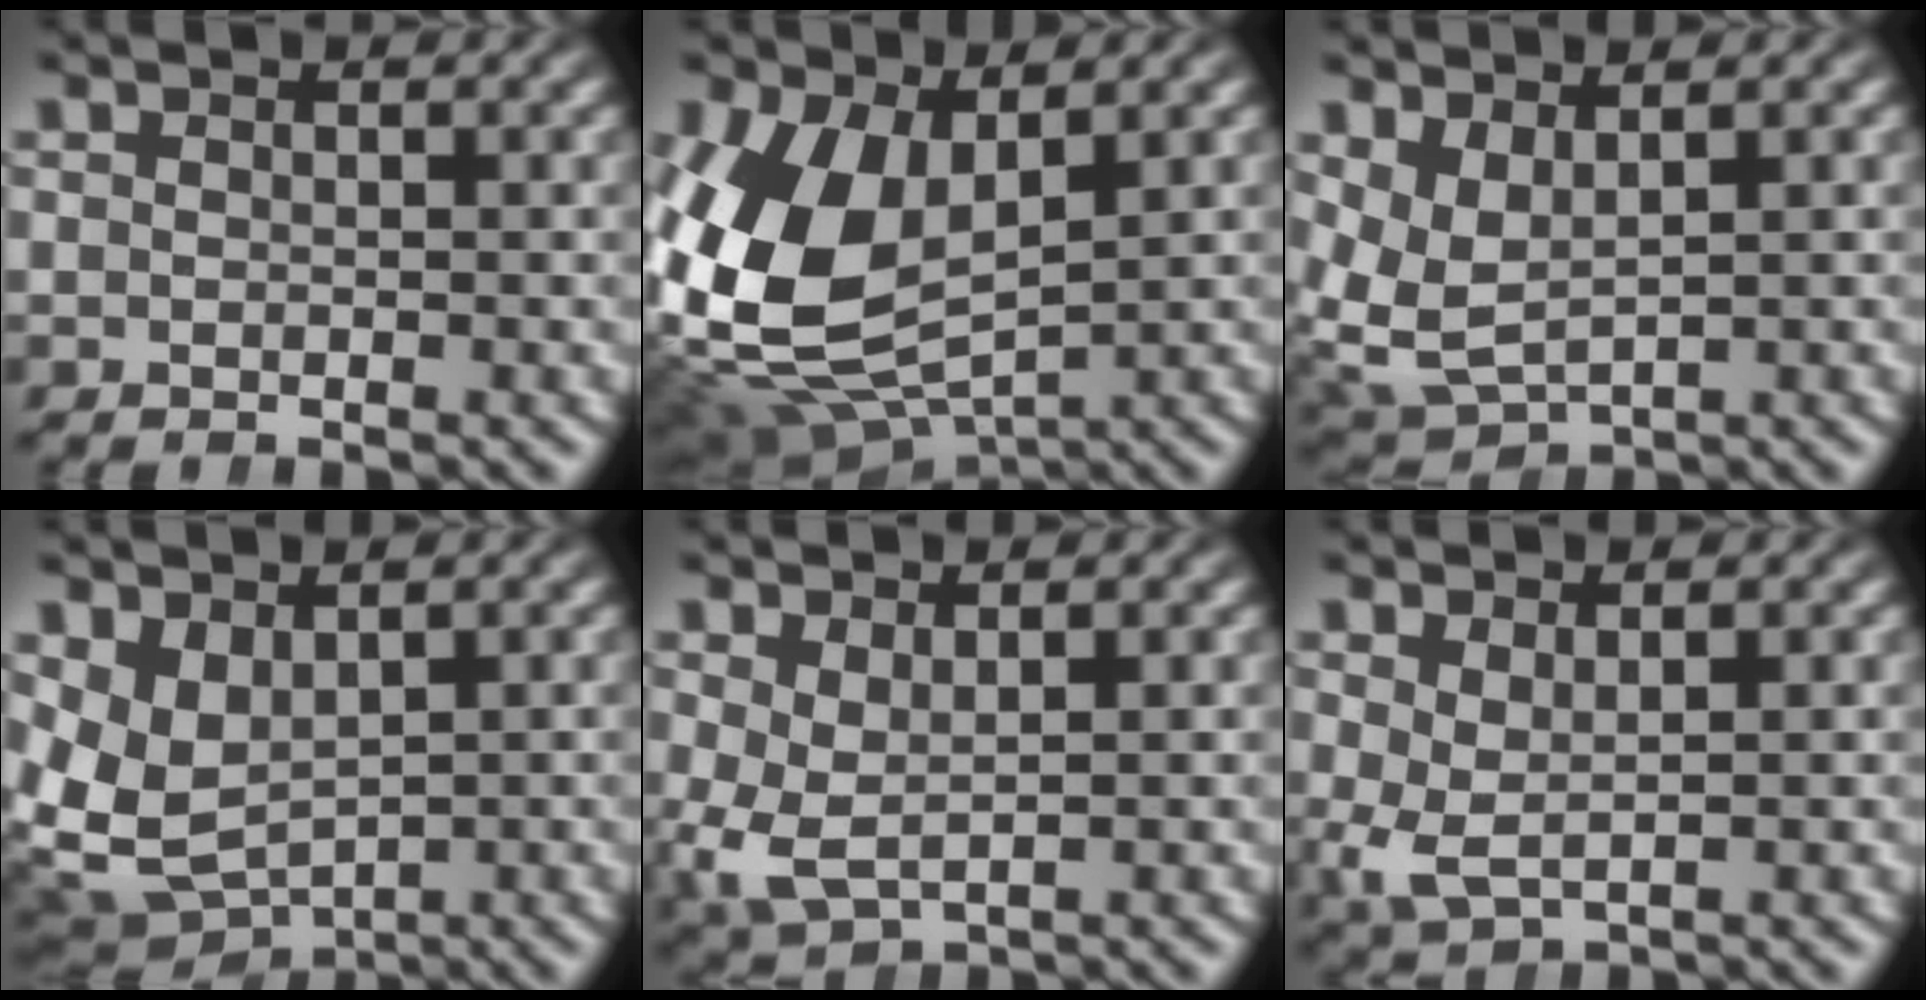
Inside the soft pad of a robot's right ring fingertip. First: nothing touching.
{"total": 10.3, "force": [-0.5, 7.5, 7.0], "torque": [-0.186, -0.055, 0.024]}
{"total": 6.5, "force": [0.6, 5.7, 3.1], "torque": [-0.115, -0.041, 0.027]}
{"total": 9.4, "force": [-0.6, 8.1, 4.8], "torque": [-0.148, -0.050, 0.009]}
{"total": 3.5, "force": [-0.2, 2.8, 2.2], "torque": [-0.075, -0.035, 0.018]}
{"total": 2.3, "force": [0.2, 1.5, 1.8], "torque": [-0.052, -0.027, 0.021]}